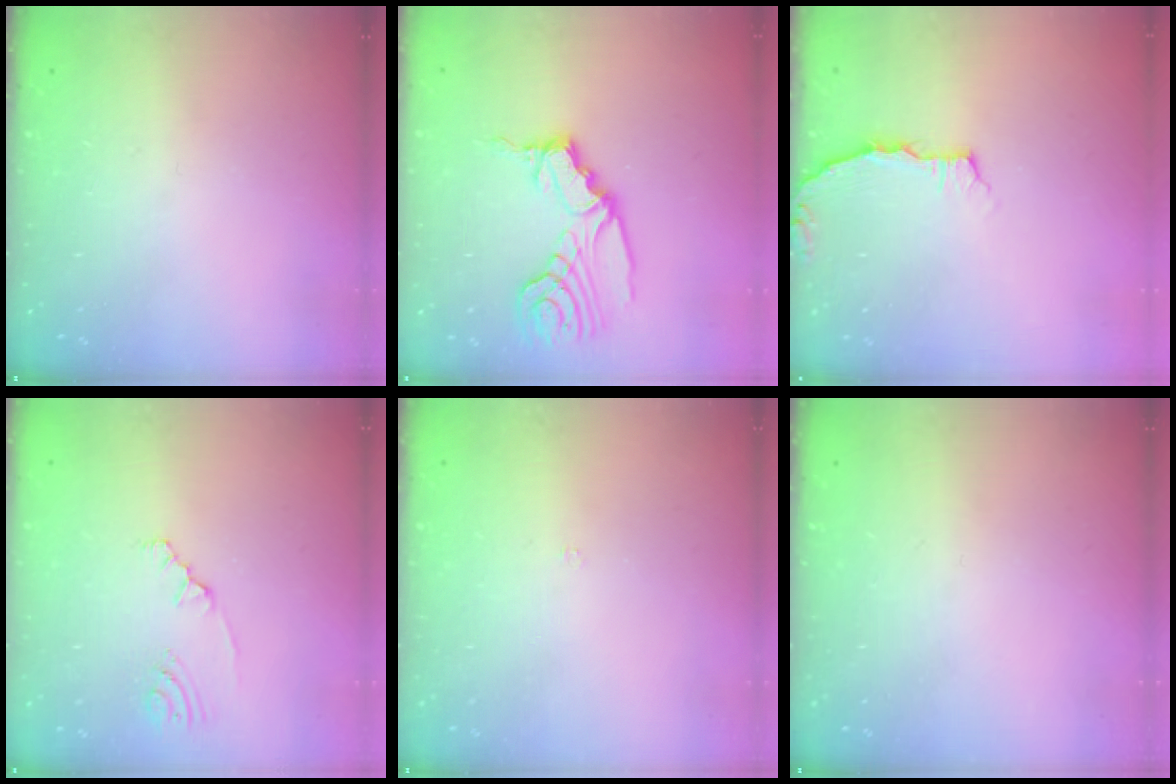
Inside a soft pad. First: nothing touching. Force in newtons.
{"total": 10.4, "press": 10.3, "slide": 0.9}
{"total": 2.8, "press": 2.8, "slide": 0.4}
{"total": 2.1, "press": 1.9, "slide": 0.9}
{"total": 1.8, "press": 1.7, "slide": 0.3}
{"total": 0.0}